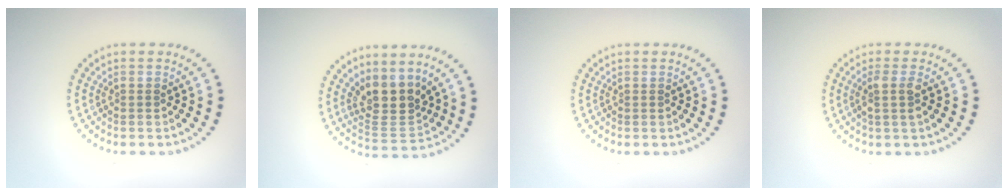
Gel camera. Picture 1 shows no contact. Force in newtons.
{"total": 4.0, "press": 3.3, "slide": 2.2}
{"total": 0.0}
{"total": 1.7, "press": 1.4, "slide": 1.0}